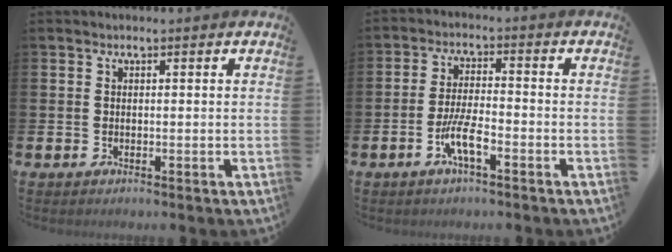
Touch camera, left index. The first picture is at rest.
{"total": 5.1, "force": [-2.3, 1.2, 4.4], "torque": [-0.096, -0.001, -0.044]}